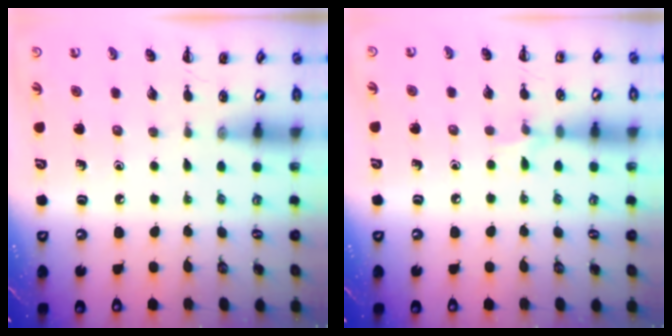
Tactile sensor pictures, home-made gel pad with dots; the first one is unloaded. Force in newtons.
{"total": 5.7, "press": 5.4, "slide": 1.9}